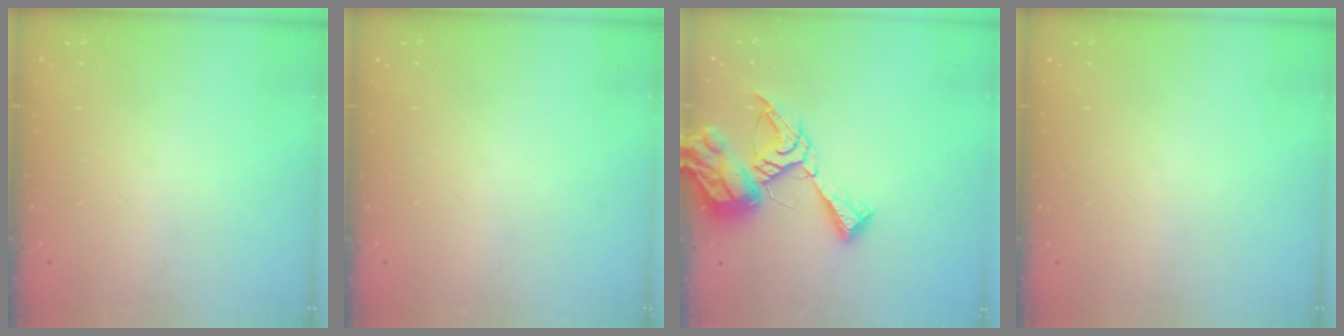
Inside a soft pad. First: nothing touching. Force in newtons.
{"total": 0.0}
{"total": 12.6, "press": 12.6, "slide": 1.2}
{"total": 0.0}